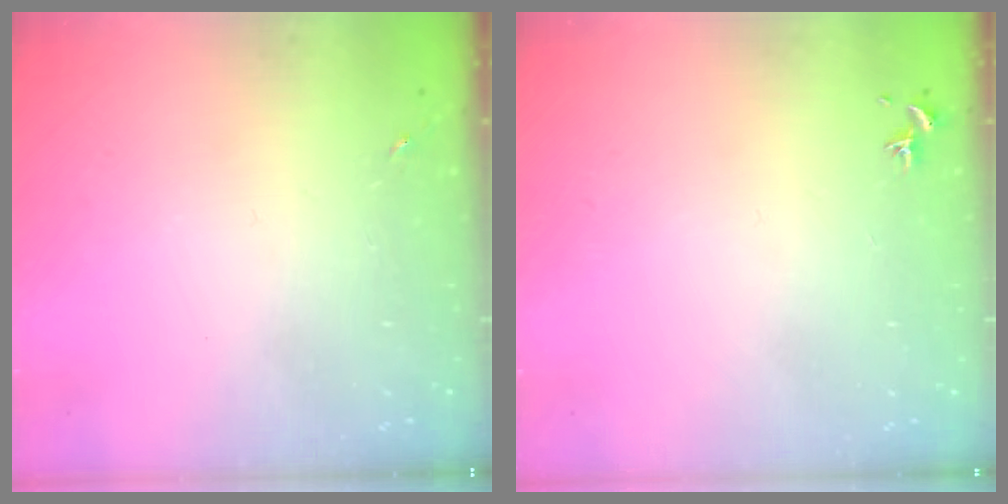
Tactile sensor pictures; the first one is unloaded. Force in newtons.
{"total": 0.8, "press": 0.7, "slide": 0.3}